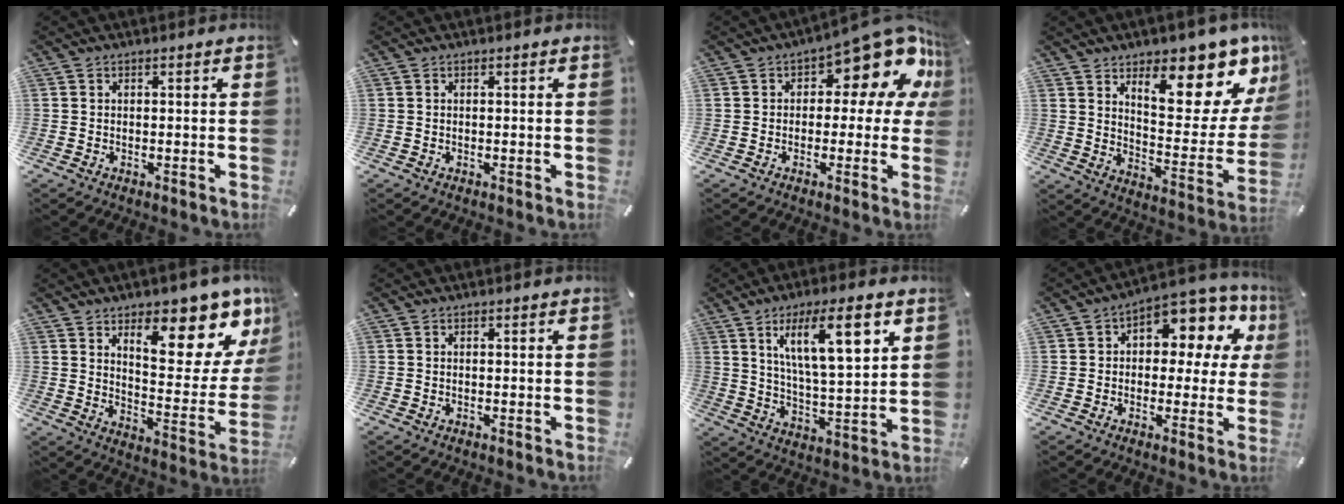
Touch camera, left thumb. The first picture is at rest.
{"total": 0.0}
{"total": 14.6, "force": [8.0, 6.2, 10.6], "torque": [-0.136, -0.067, 0.131]}
{"total": 16.8, "force": [11.6, 6.9, 10.1], "torque": [-0.110, -0.106, 0.185]}
{"total": 16.6, "force": [11.2, 6.8, 10.2], "torque": [-0.121, -0.098, 0.177]}
{"total": 0.0}
{"total": 15.9, "force": [7.9, 5.2, 12.8], "torque": [-0.214, -0.020, 0.126]}
{"total": 10.2, "force": [4.1, 6.4, 6.8], "torque": [-0.086, -0.038, 0.073]}